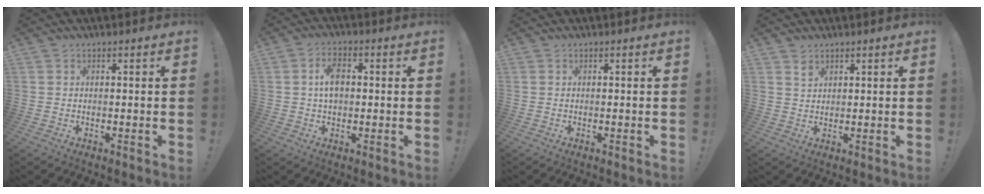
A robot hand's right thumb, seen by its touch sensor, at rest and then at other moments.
{"total": 6.5, "force": [0.5, 4.1, 5.0], "torque": [-0.077, 0.010, 0.009]}
{"total": 0.0}
{"total": 2.0, "force": [1.6, 1.1, 0.6], "torque": [-0.005, -0.010, 0.028]}